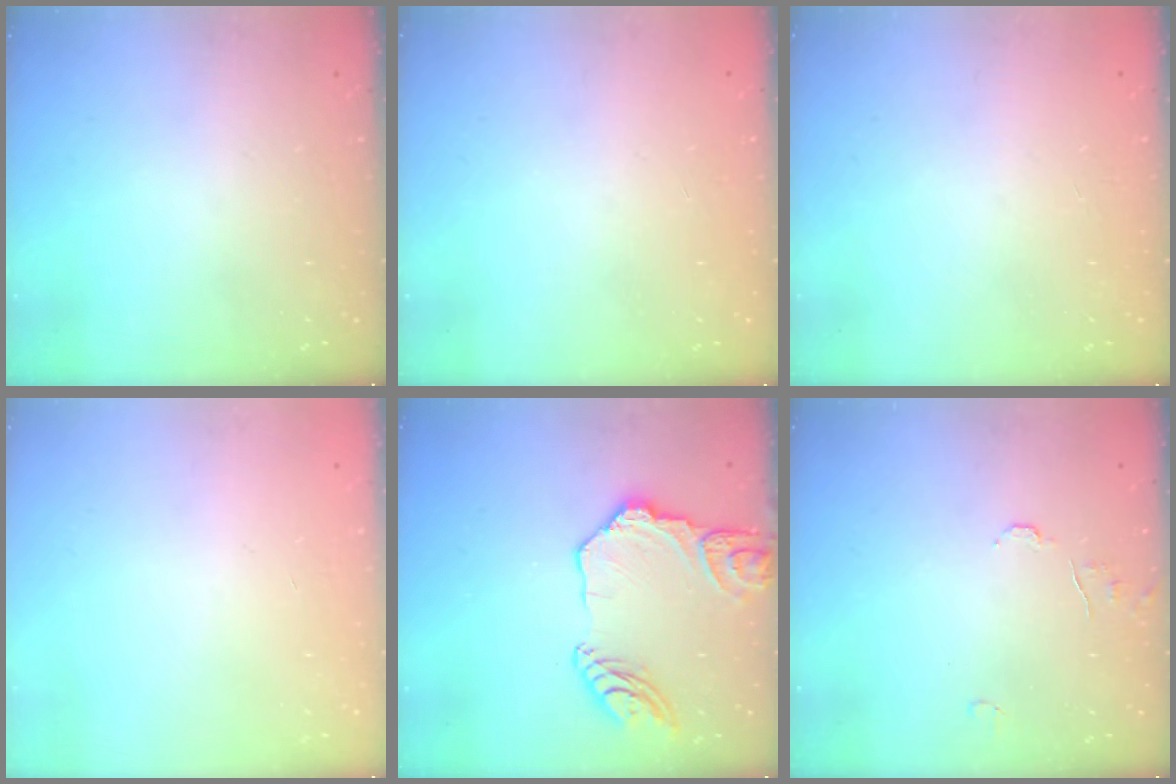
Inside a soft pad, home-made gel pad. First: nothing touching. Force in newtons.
{"total": 0.0}
{"total": 0.0}
{"total": 0.0}
{"total": 15.3, "press": 15.2, "slide": 1.4}
{"total": 5.5, "press": 5.5, "slide": 0.4}